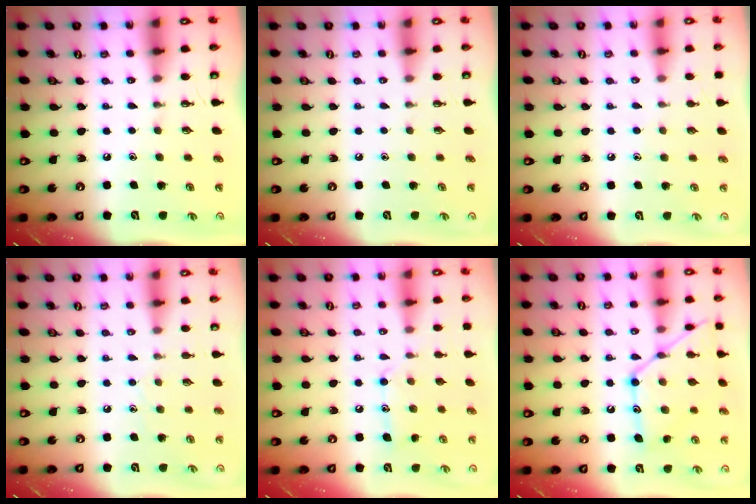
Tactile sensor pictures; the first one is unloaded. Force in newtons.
{"total": 0.0}
{"total": 4.8, "press": 4.8, "slide": 0.6}
{"total": 5.9, "press": 5.8, "slide": 0.7}
{"total": 10.1, "press": 10.1, "slide": 0.5}
{"total": 16.3, "press": 16.2, "slide": 1.3}